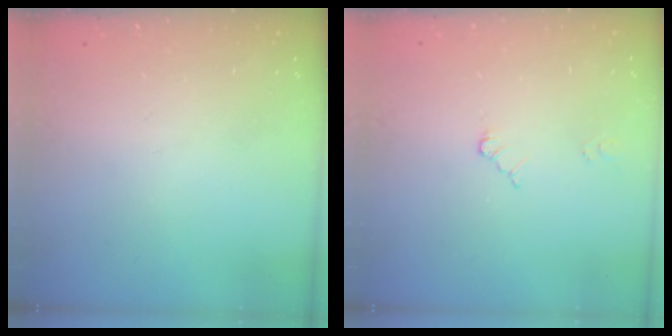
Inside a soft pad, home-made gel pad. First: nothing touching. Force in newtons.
{"total": 2.6, "press": 2.6, "slide": 0.4}